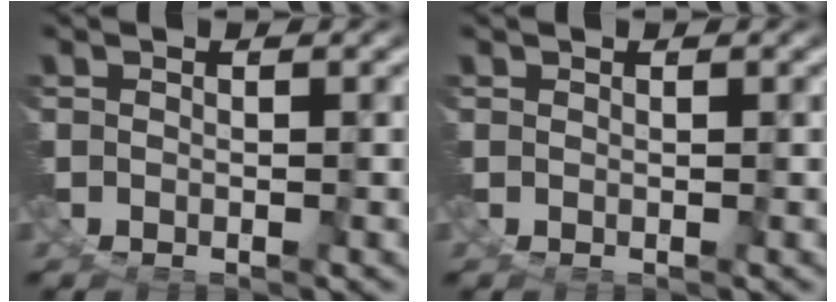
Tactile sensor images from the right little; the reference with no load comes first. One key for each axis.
{"total": 0.0}